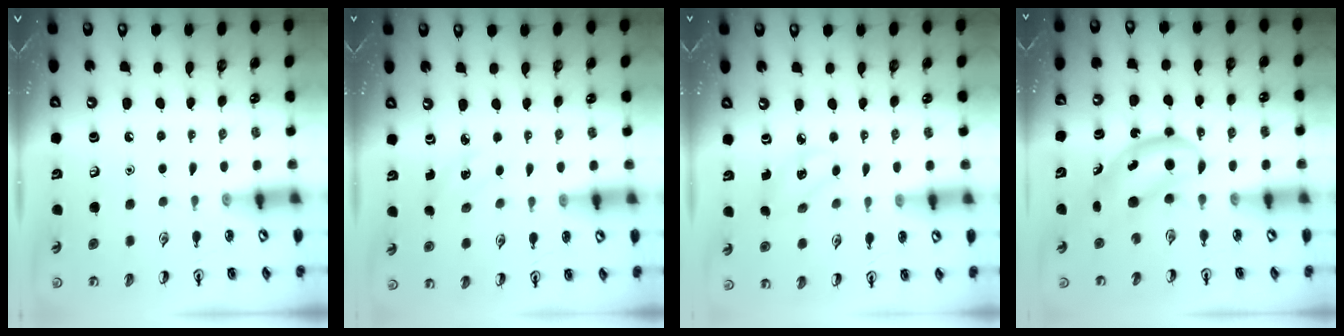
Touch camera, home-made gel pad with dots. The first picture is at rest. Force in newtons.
{"total": 2.1, "press": 2.0, "slide": 0.8}
{"total": 2.8, "press": 2.7, "slide": 0.8}
{"total": 5.6, "press": 5.5, "slide": 1.2}